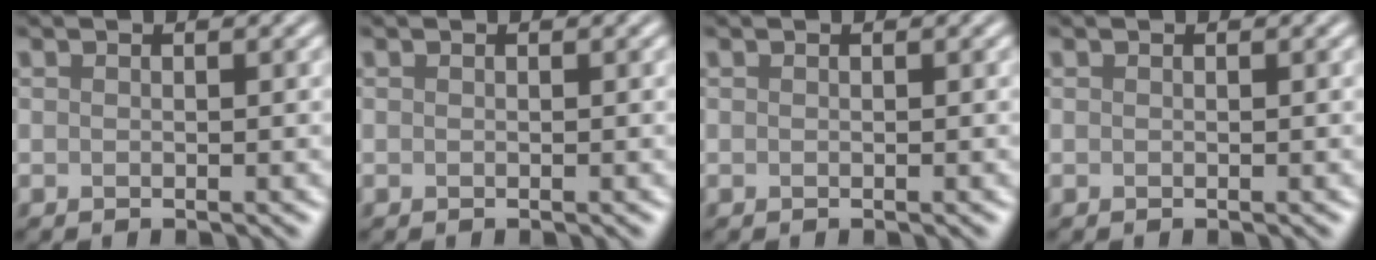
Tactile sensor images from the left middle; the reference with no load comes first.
{"total": 0.0}
{"total": 0.0}
{"total": 0.0}